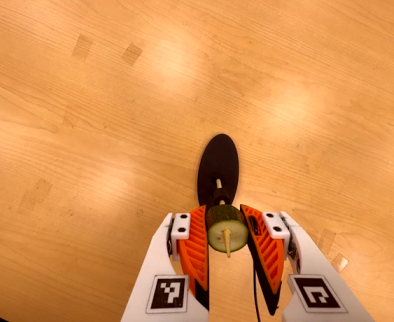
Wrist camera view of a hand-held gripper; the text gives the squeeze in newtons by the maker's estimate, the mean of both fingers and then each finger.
{"total": 10.1, "left": 9.1, "right": 11.0}